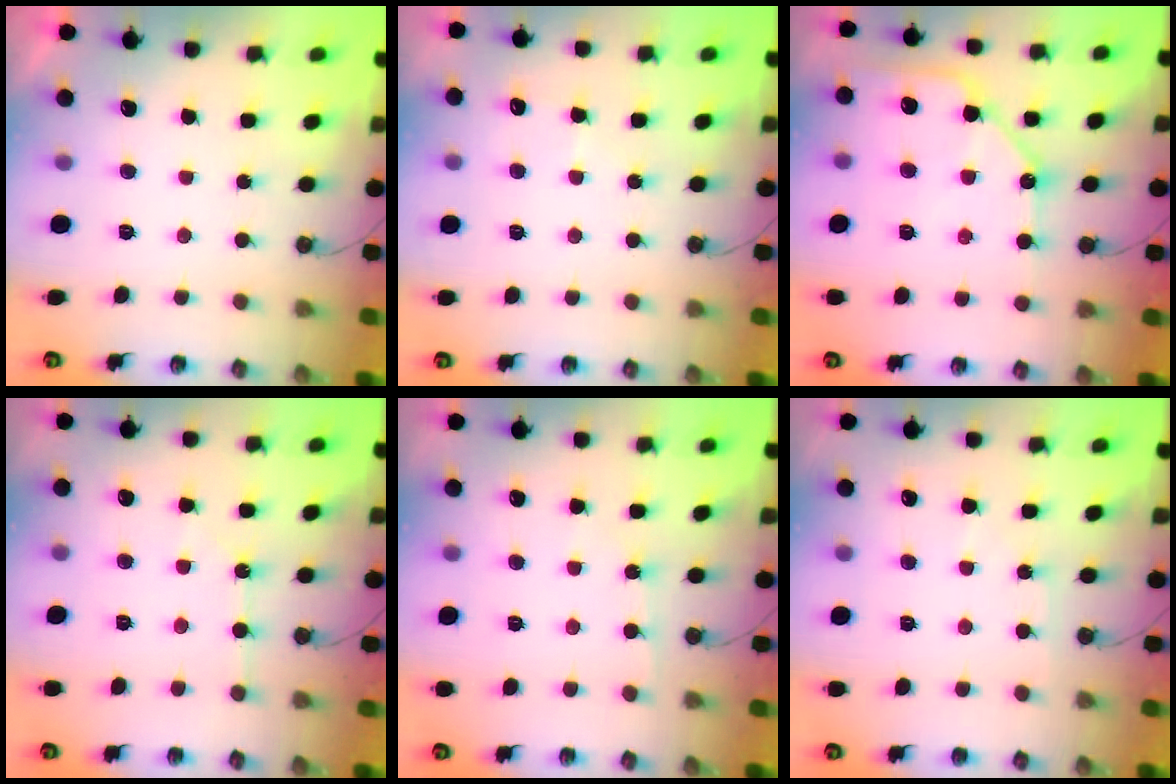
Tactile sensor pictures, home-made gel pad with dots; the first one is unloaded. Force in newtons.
{"total": 4.9, "press": 4.8, "slide": 0.6}
{"total": 13.3, "press": 13.2, "slide": 1.4}
{"total": 4.3, "press": 4.3, "slide": 0.2}
{"total": 3.4, "press": 3.4, "slide": 0.4}
{"total": 6.5, "press": 6.5, "slide": 0.9}